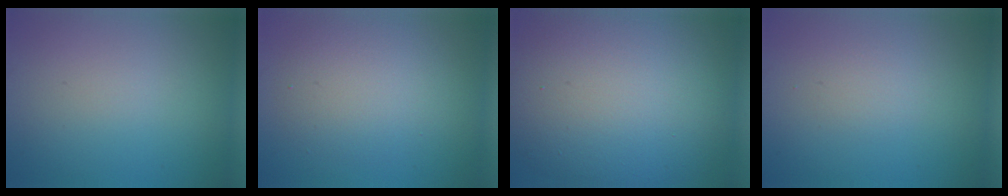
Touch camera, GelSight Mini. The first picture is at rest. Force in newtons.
{"total": 2.6, "press": 2.6, "slide": 0.3}
{"total": 14.3, "press": 14.3, "slide": 0.9}
{"total": 1.2, "press": 1.2, "slide": 0.1}